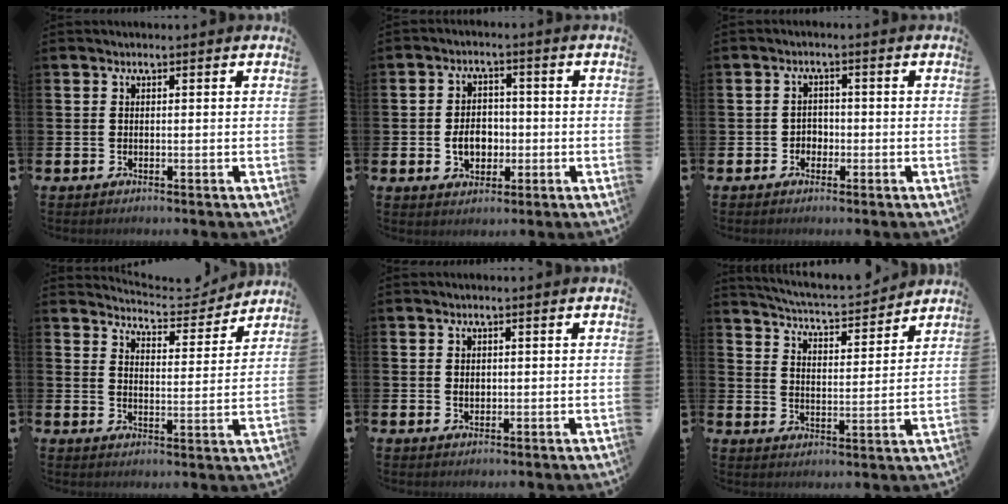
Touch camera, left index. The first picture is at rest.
{"total": 4.7, "force": [-0.9, 3.5, 2.9], "torque": [-0.042, 0.001, -0.024]}
{"total": 2.1, "force": [-1.0, 1.8, 0.5], "torque": [-0.012, 0.005, -0.024]}
{"total": 5.3, "force": [5.2, 0.8, 0.4], "torque": [-0.017, -0.042, 0.087]}
{"total": 1.0, "force": [0.3, 0.8, 0.6], "torque": [-0.003, 0.002, 0.002]}
{"total": 5.1, "force": [5.0, 0.0, 0.7], "torque": [-0.039, -0.045, 0.083]}